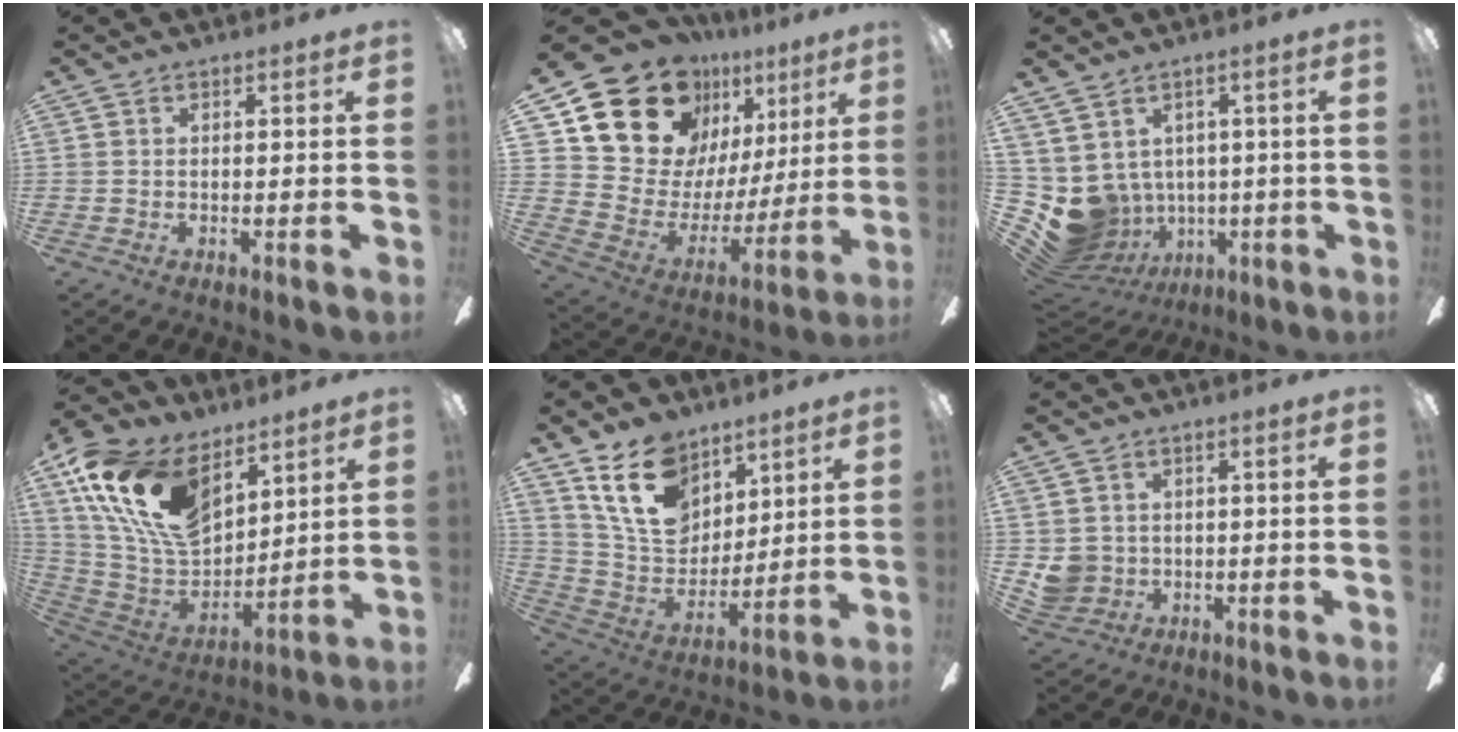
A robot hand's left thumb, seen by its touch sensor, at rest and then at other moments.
{"total": 21.2, "force": [14.9, 12.7, 8.2], "torque": [-0.150, -0.101, 0.293]}
{"total": 8.5, "force": [0.0, 8.1, 2.3], "torque": [-0.094, -0.023, 0.014]}
{"total": 22.2, "force": [11.1, 13.2, 14.0], "torque": [-0.296, -0.041, 0.204]}
{"total": 18.9, "force": [11.3, 12.2, 9.0], "torque": [-0.167, -0.049, 0.212]}
{"total": 5.0, "force": [0.5, 4.9, 0.9], "torque": [-0.020, 0.002, 0.013]}